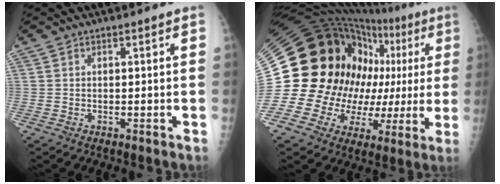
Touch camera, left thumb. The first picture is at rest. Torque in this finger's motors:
{"motor_torque": [1.12, 3.80, 0.38, 0.03, 0.26]}